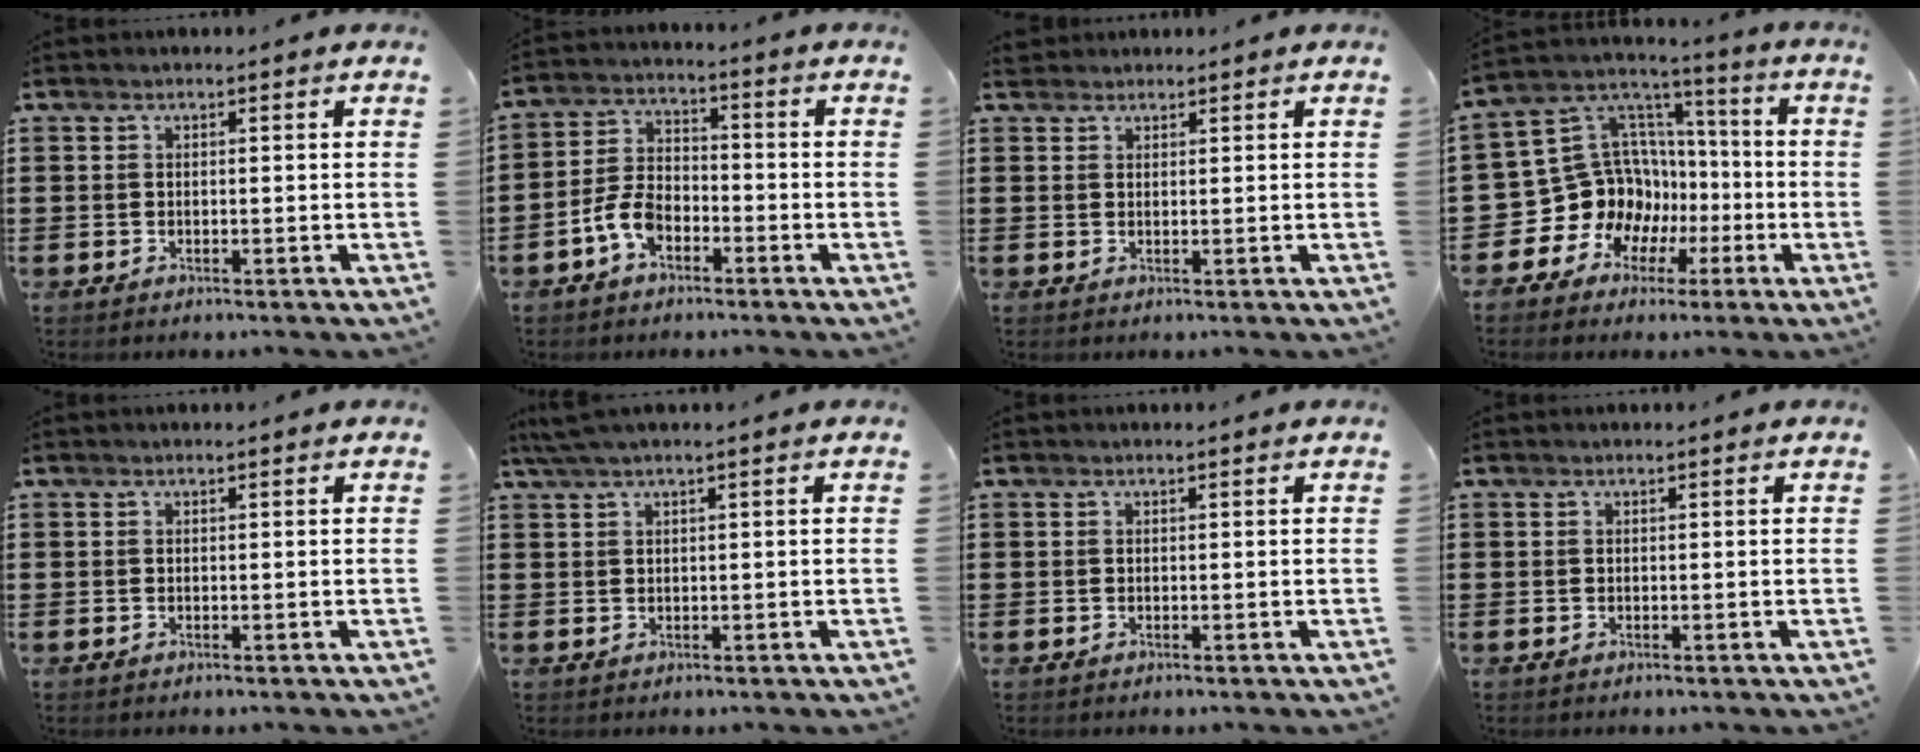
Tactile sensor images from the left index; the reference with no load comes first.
{"total": 5.9, "force": [-3.1, 3.3, 3.8], "torque": [-0.108, 0.001, -0.069]}
{"total": 1.4, "force": [1.3, 0.6, 0.1], "torque": [-0.005, 0.003, 0.026]}
{"total": 13.5, "force": [-2.5, 12.5, 4.3], "torque": [-0.137, -0.024, -0.023]}
{"total": 0.0}
{"total": 1.6, "force": [0.7, -0.1, 1.5], "torque": [-0.026, -0.002, 0.014]}
{"total": 0.0}
{"total": 0.0}